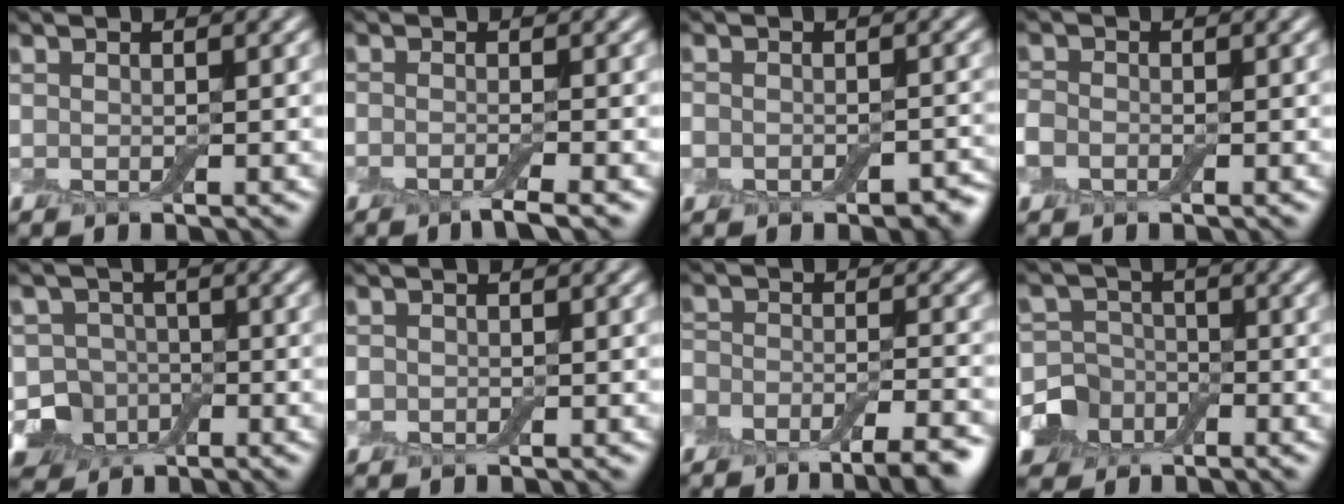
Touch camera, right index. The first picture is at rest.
{"total": 2.2, "force": [-1.4, 0.3, 1.7], "torque": [-0.026, -0.004, -0.033]}
{"total": 3.7, "force": [-2.2, 2.4, 1.8], "torque": [-0.026, -0.003, -0.037]}
{"total": 1.7, "force": [-0.8, 1.3, 0.8], "torque": [-0.016, 0.000, -0.023]}
{"total": 5.1, "force": [-2.0, 4.5, 1.5], "torque": [-0.013, 0.007, -0.051]}
{"total": 0.8, "force": [-0.2, 0.7, 0.2], "torque": [-0.002, -0.003, -0.006]}
{"total": 8.7, "force": [-6.9, 3.3, 4.0], "torque": [-0.051, -0.001, -0.105]}
{"total": 4.8, "force": [-2.0, 4.0, 1.7], "torque": [-0.019, -0.001, -0.056]}